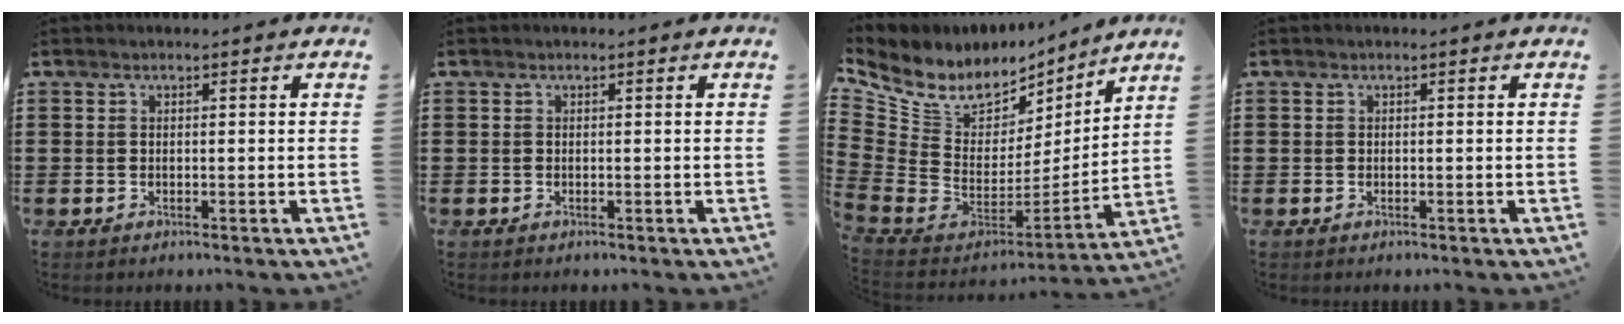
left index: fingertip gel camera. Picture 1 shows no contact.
{"total": 0.0}
{"total": 8.3, "force": [5.7, 5.1, 3.2], "torque": [-0.109, -0.051, 0.104]}
{"total": 0.0}